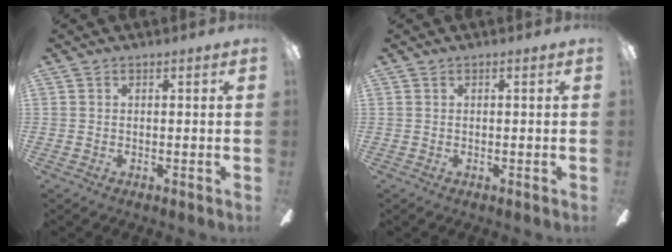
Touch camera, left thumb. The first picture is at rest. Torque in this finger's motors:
{"motor_torque": [0.00, 0.00, 0.06, -0.04, 0.00]}